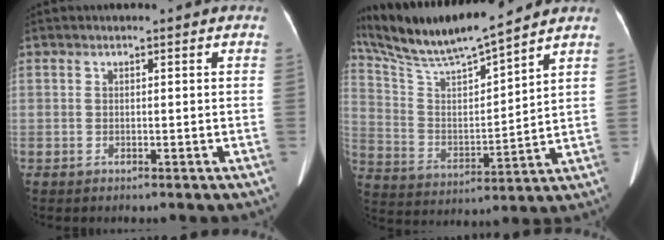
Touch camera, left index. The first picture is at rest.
{"total": 16.6, "force": [14.7, -0.1, 7.6], "torque": [-0.151, 0.009, 0.273]}